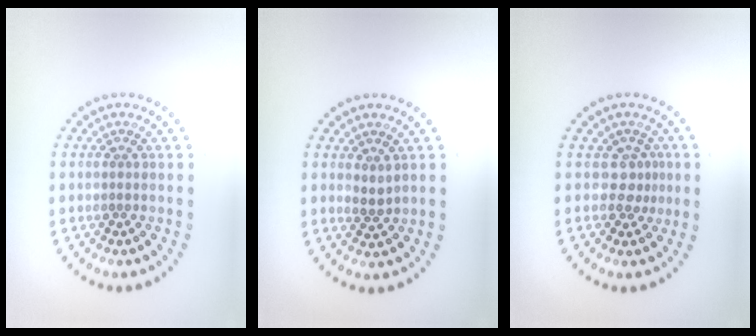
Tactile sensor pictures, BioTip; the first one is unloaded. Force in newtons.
{"total": 1.0, "press": 0.9, "slide": 0.5}
{"total": 1.7, "press": 1.2, "slide": 1.1}